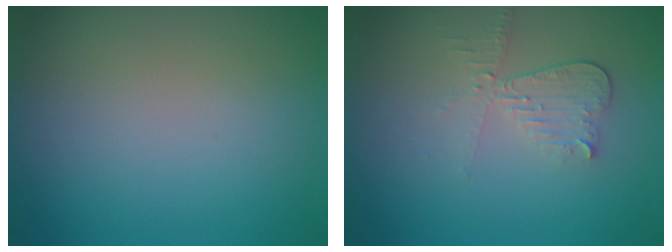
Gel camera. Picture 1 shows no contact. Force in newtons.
{"total": 3.0, "press": 2.6, "slide": 1.5}